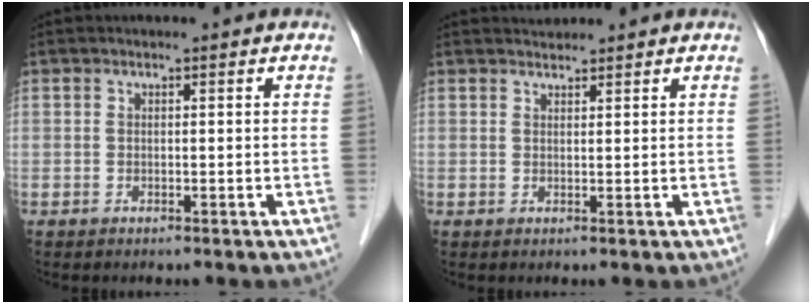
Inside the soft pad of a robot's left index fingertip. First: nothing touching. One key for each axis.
{"total": 1.6, "fx": 1.6, "fy": 0.2, "fz": -0.1, "tx": -0.007, "ty": 0.011, "tz": 0.031}